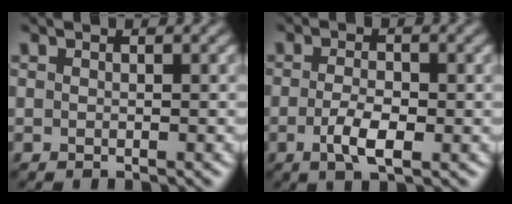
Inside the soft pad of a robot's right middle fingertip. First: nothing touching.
{"total": 3.1, "force": [-0.9, 1.2, 2.7], "torque": [-0.057, -0.006, -0.019]}